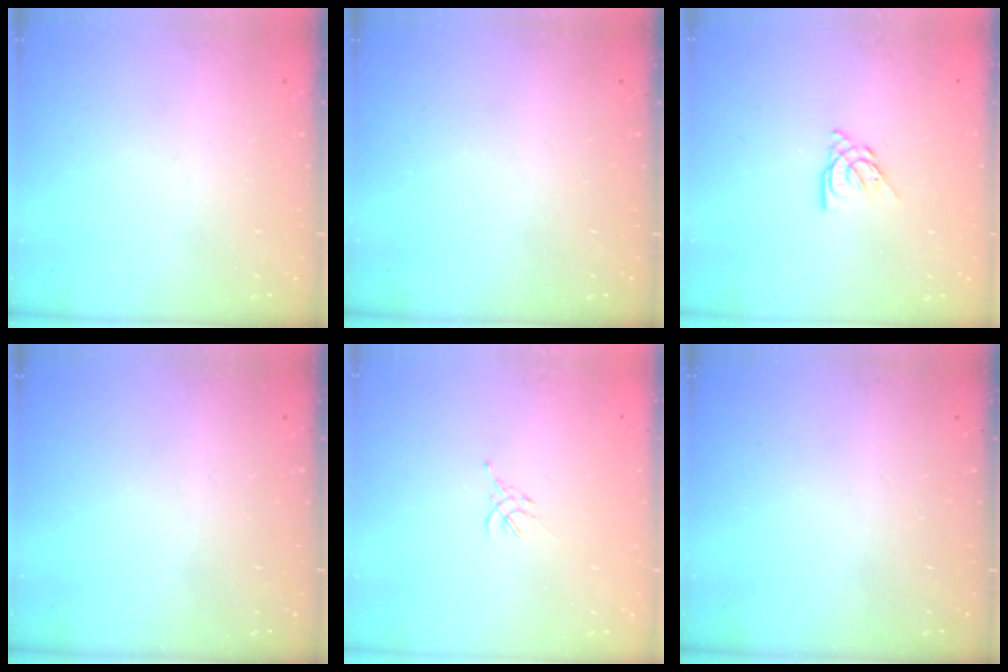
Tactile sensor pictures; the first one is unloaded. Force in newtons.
{"total": 0.0}
{"total": 6.7, "press": 6.7, "slide": 0.2}
{"total": 0.0}
{"total": 1.5, "press": 1.4, "slide": 0.6}
{"total": 0.0}